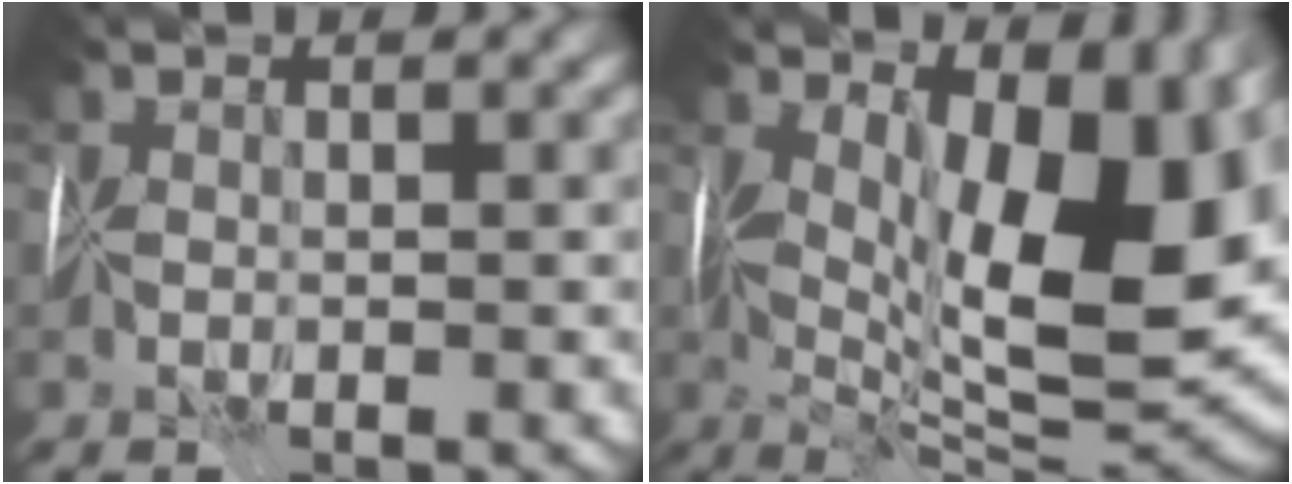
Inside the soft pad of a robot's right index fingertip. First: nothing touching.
{"total": 14.9, "force": [2.3, 6.2, 13.3], "torque": [-0.160, -0.004, 0.053]}